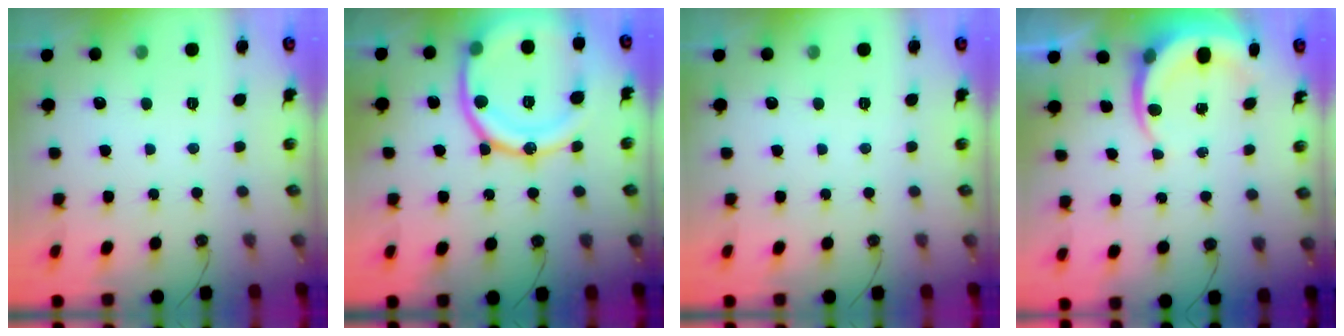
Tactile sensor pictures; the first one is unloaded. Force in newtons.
{"total": 22.3, "press": 22.2, "slide": 2.5}
{"total": 0.0}
{"total": 6.0, "press": 6.0, "slide": 0.3}